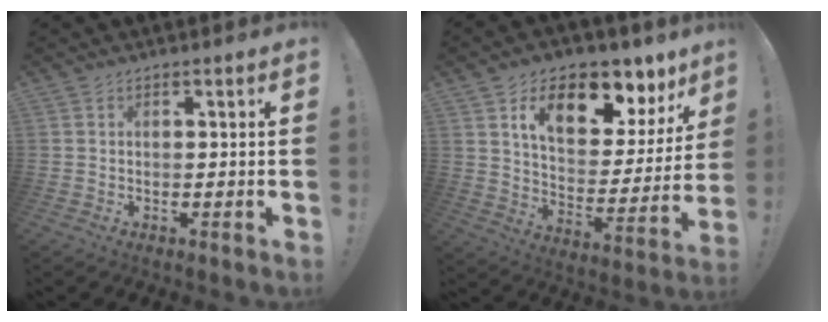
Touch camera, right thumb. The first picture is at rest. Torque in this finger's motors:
{"motor_torque": [0.03, 2.12, 0.68, 0.34, 0.25]}